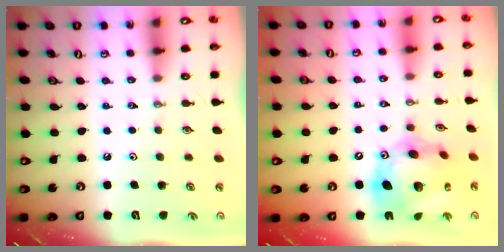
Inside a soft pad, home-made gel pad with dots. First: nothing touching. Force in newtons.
{"total": 20.0, "press": 19.9, "slide": 2.2}